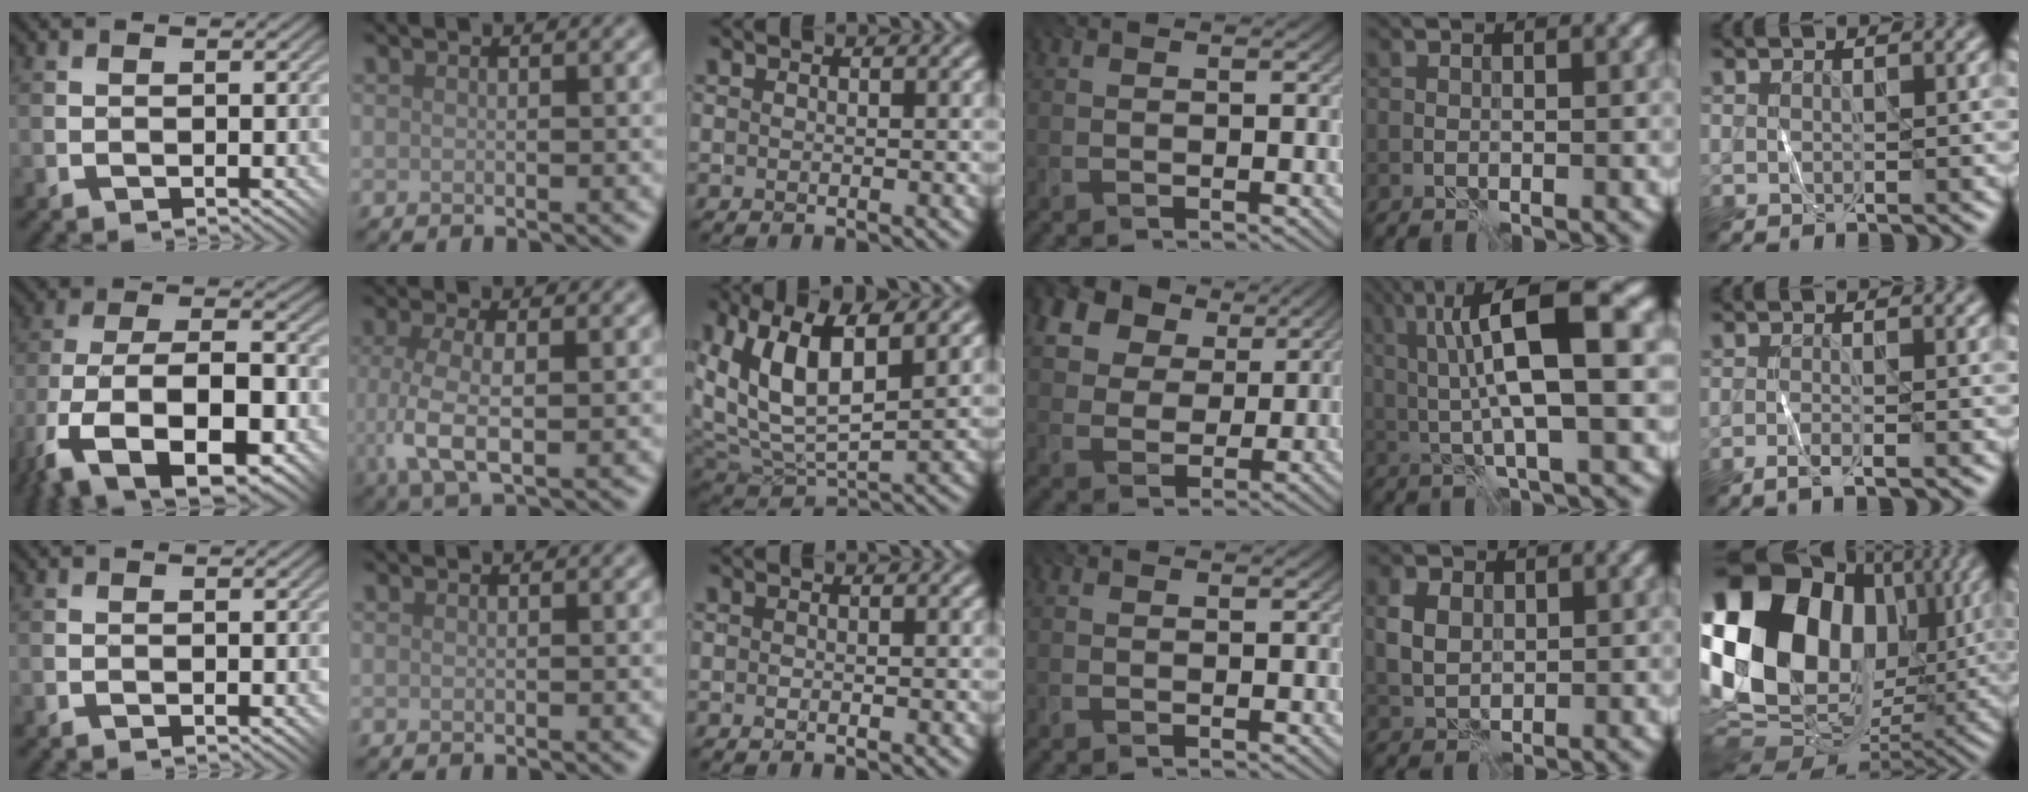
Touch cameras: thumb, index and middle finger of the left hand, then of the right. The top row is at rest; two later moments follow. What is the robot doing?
{"motion": "fold", "object": "shorts"}